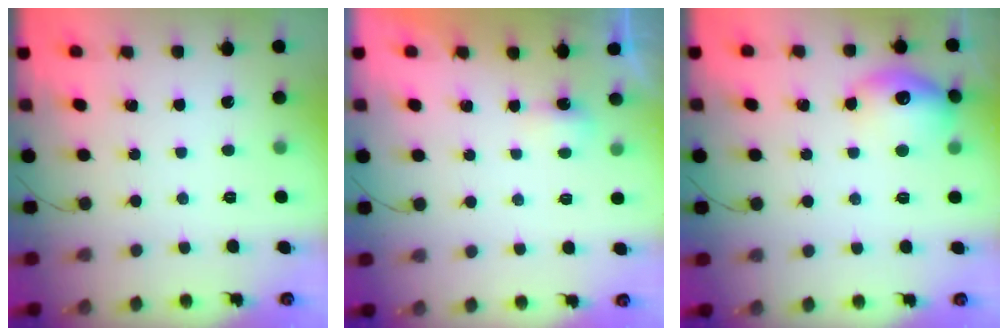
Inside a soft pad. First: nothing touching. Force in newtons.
{"total": 2.9, "press": 2.8, "slide": 0.6}
{"total": 14.1, "press": 14.1, "slide": 1.2}